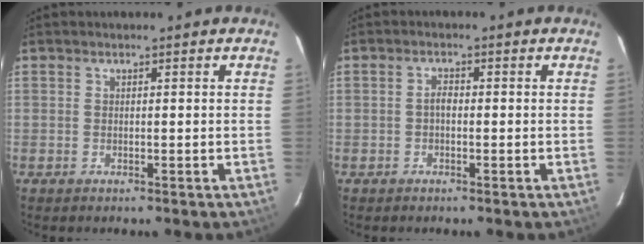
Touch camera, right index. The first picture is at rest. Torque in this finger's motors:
{"motor_torque": [0.43, -0.16, 0.19, 0.04]}